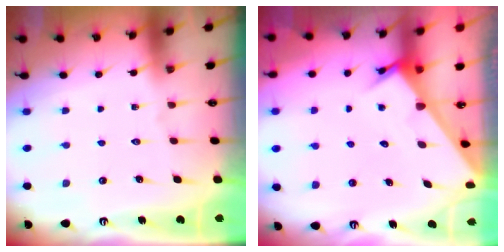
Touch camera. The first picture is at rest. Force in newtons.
{"total": 3.4, "press": 3.4, "slide": 0.1}